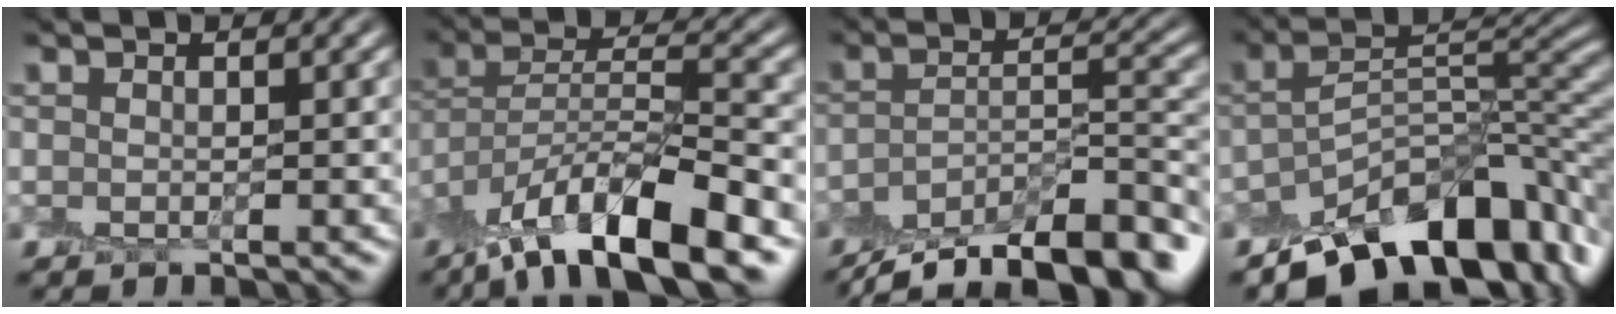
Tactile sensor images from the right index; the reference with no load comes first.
{"total": 10.8, "force": [-7.0, 2.8, 7.7], "torque": [-0.126, 0.010, -0.138]}
{"total": 11.8, "force": [-8.8, 4.0, 6.8], "torque": [-0.115, -0.004, -0.138]}
{"total": 10.4, "force": [-6.7, 4.6, 6.6], "torque": [-0.086, 0.001, -0.122]}